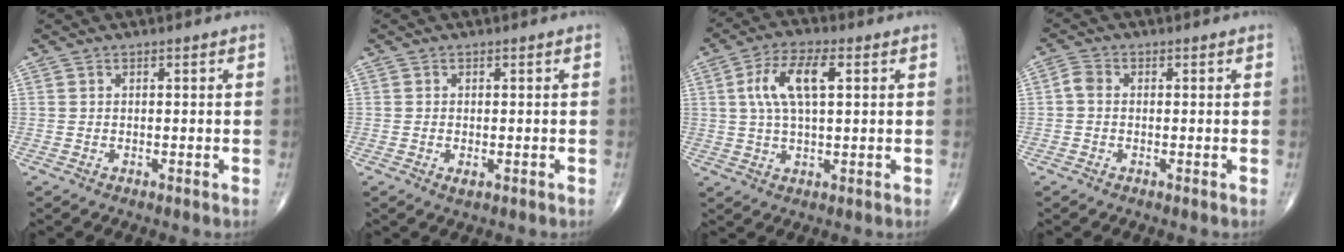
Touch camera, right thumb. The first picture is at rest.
{"total": 1.1, "force": [-0.4, 0.5, 0.9], "torque": [-0.015, -0.003, -0.006]}
{"total": 9.6, "force": [2.4, 4.0, 8.4], "torque": [-0.169, 0.013, 0.042]}
{"total": 2.2, "force": [-0.2, 1.6, 1.4], "torque": [-0.024, 0.006, -0.012]}